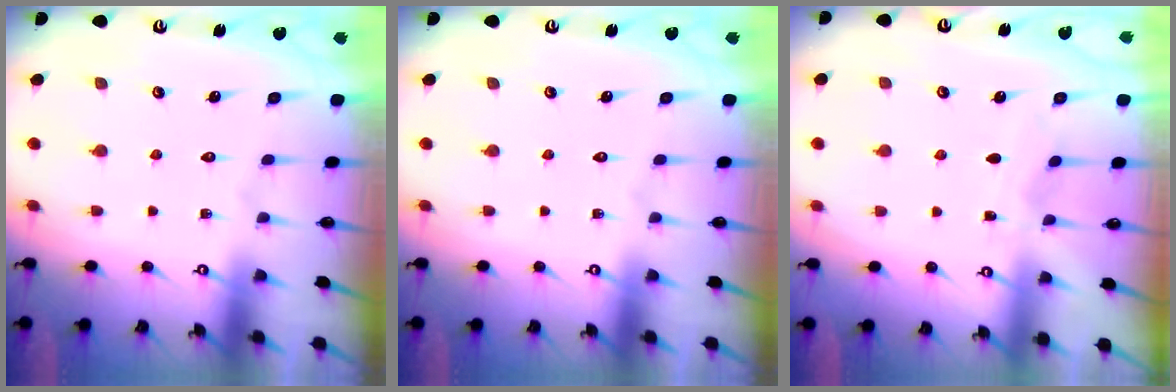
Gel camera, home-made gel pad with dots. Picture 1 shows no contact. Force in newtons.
{"total": 0.0}
{"total": 3.2, "press": 3.2, "slide": 0.4}